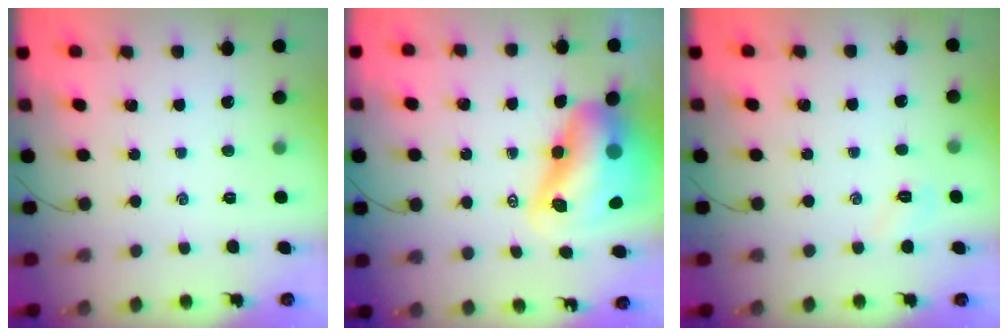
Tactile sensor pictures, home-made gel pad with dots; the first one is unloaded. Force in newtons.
{"total": 15.7, "press": 15.0, "slide": 4.4}
{"total": 3.7, "press": 3.7, "slide": 0.8}